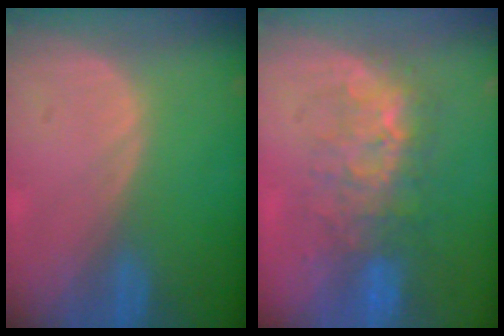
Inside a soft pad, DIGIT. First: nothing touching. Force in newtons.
{"total": 8.1, "press": 7.8, "slide": 2.3}